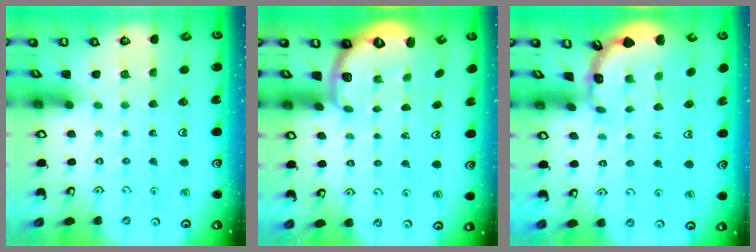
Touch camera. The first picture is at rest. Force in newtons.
{"total": 2.7, "press": 1.7, "slide": 2.1}
{"total": 1.9, "press": 1.9, "slide": 0.1}